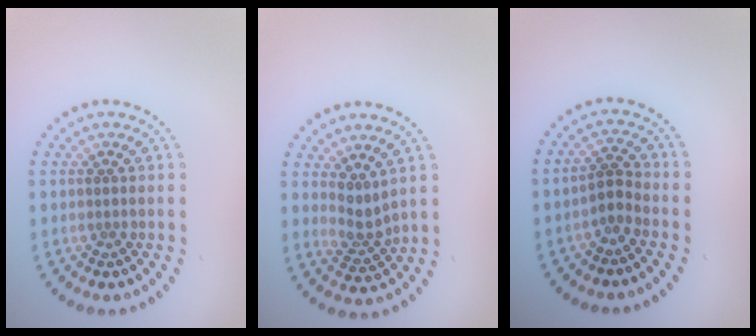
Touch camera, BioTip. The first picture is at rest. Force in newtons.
{"total": 2.2, "press": 1.6, "slide": 1.4}
{"total": 1.5, "press": 1.2, "slide": 0.9}